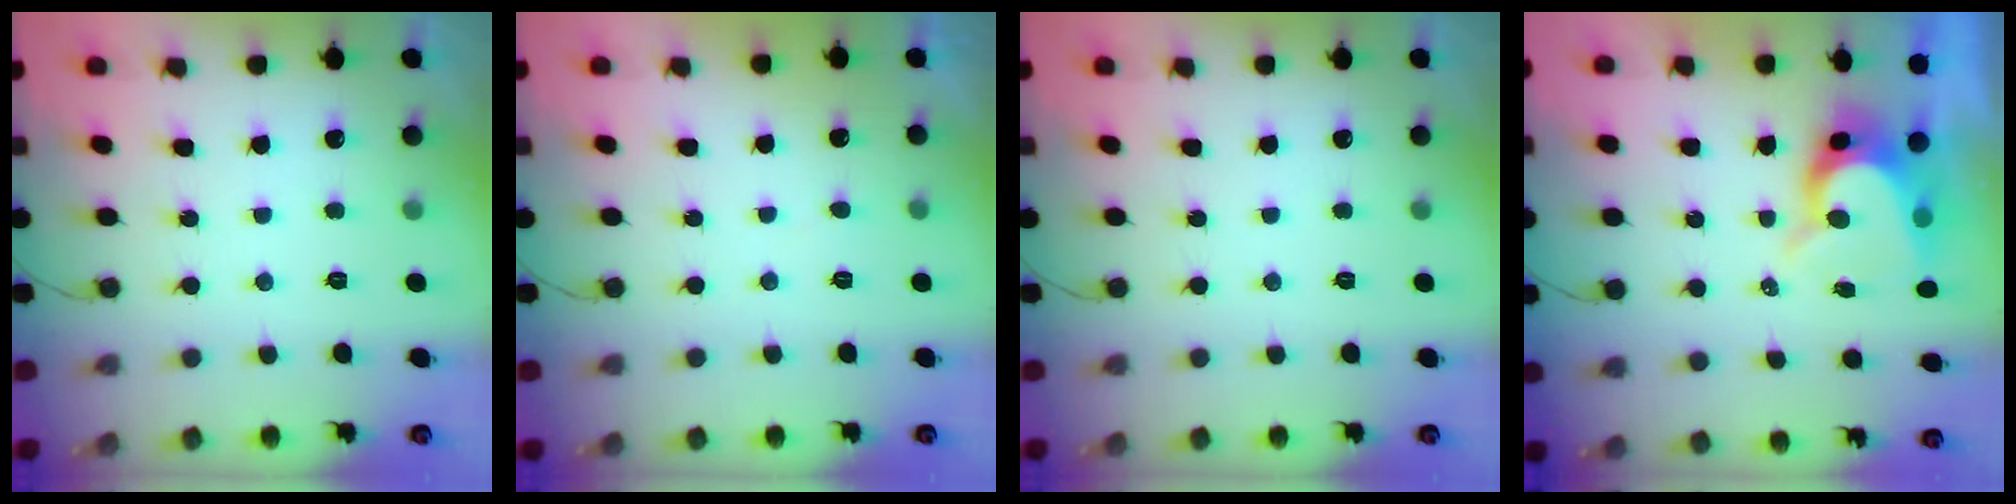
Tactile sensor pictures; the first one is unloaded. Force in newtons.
{"total": 2.7, "press": 2.7, "slide": 0.2}
{"total": 0.0}
{"total": 7.9, "press": 7.8, "slide": 0.7}